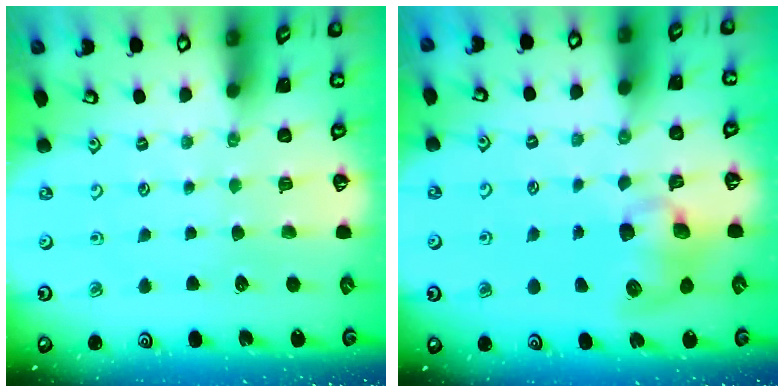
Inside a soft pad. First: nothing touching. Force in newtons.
{"total": 8.6, "press": 8.5, "slide": 1.3}